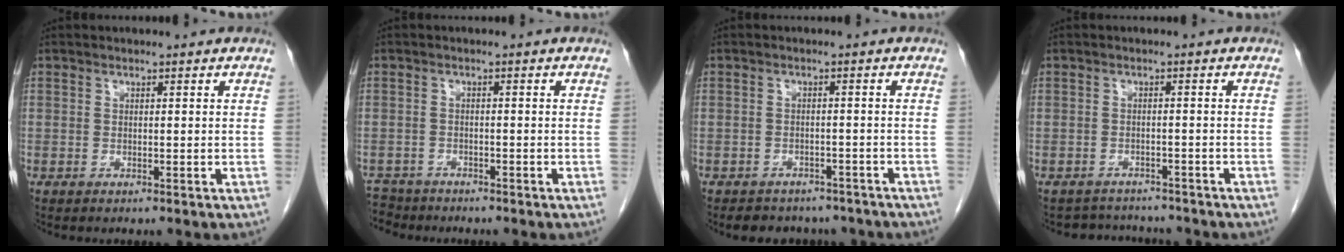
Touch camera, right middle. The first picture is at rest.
{"total": 4.3, "force": [-4.0, 1.6, -0.5], "torque": [0.012, -0.006, -0.073]}
{"total": 8.2, "force": [-7.0, 3.9, 1.7], "torque": [-0.020, 0.008, -0.076]}
{"total": 5.2, "force": [-4.9, 1.6, 0.1], "torque": [-0.001, 0.012, -0.065]}